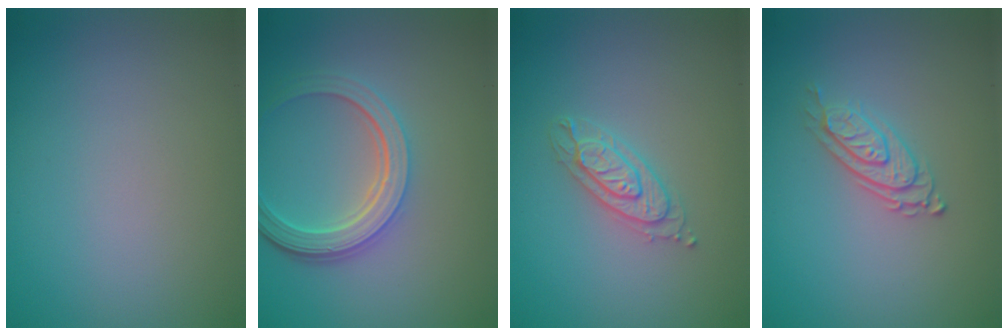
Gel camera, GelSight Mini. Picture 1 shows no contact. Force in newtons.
{"total": 4.7, "press": 3.5, "slide": 3.1}
{"total": 2.2, "press": 2.1, "slide": 0.4}
{"total": 2.7, "press": 2.0, "slide": 1.8}